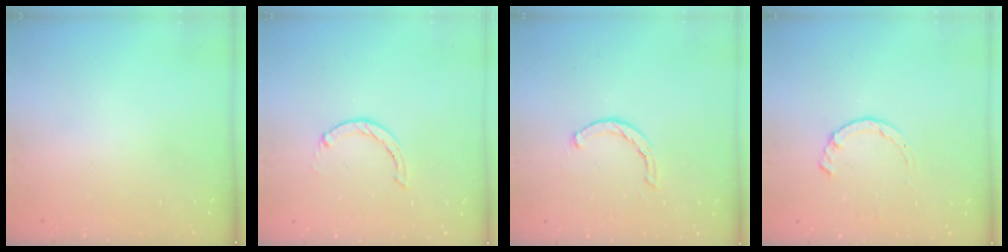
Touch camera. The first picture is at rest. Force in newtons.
{"total": 0.0}
{"total": 1.4, "press": 1.3, "slide": 0.3}
{"total": 2.8, "press": 2.8, "slide": 0.4}